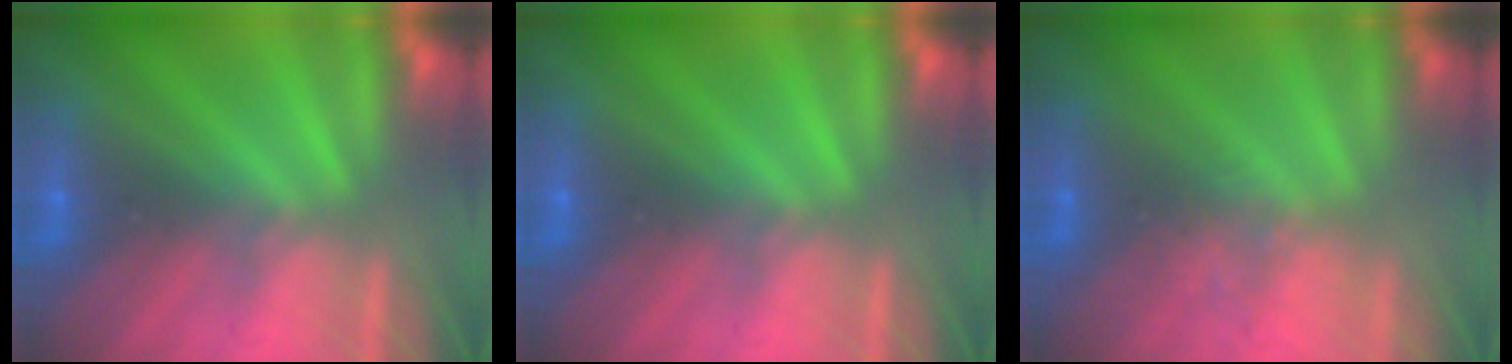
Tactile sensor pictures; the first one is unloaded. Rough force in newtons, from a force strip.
{"total": 0.0}
{"total": 2.2}